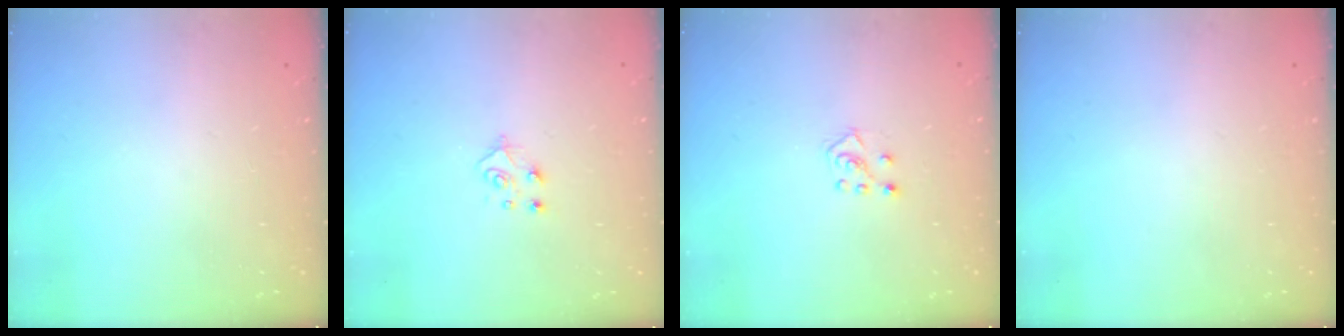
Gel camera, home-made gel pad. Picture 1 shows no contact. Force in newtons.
{"total": 5.5, "press": 5.5, "slide": 0.6}
{"total": 4.1, "press": 4.0, "slide": 0.6}
{"total": 0.0}